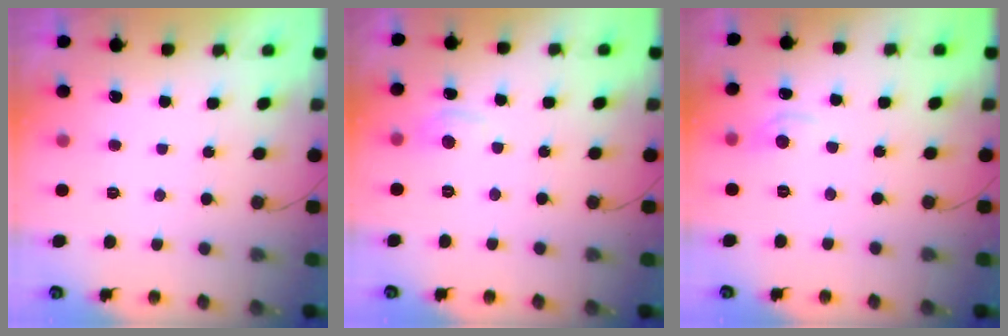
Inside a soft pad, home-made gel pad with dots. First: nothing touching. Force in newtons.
{"total": 4.4, "press": 4.3, "slide": 0.6}
{"total": 3.9, "press": 3.9, "slide": 0.5}